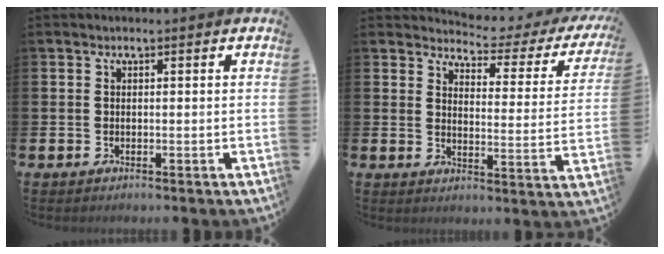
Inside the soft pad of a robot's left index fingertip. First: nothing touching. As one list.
[{"total": 3.2, "force": [2.9, 1.2, 0.9], "torque": [-0.033, -0.028, 0.040]}]